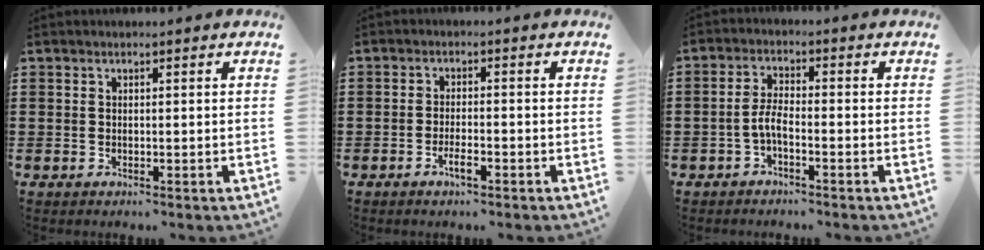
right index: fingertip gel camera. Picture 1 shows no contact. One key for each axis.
{"total": 2.6, "fx": -1.5, "fy": 0.1, "fz": 2.1, "tx": -0.030, "ty": 0.002, "tz": -0.026}
{"total": 3.3, "fx": -1.5, "fy": 0.3, "fz": 2.9, "tx": -0.068, "ty": -0.003, "tz": -0.034}